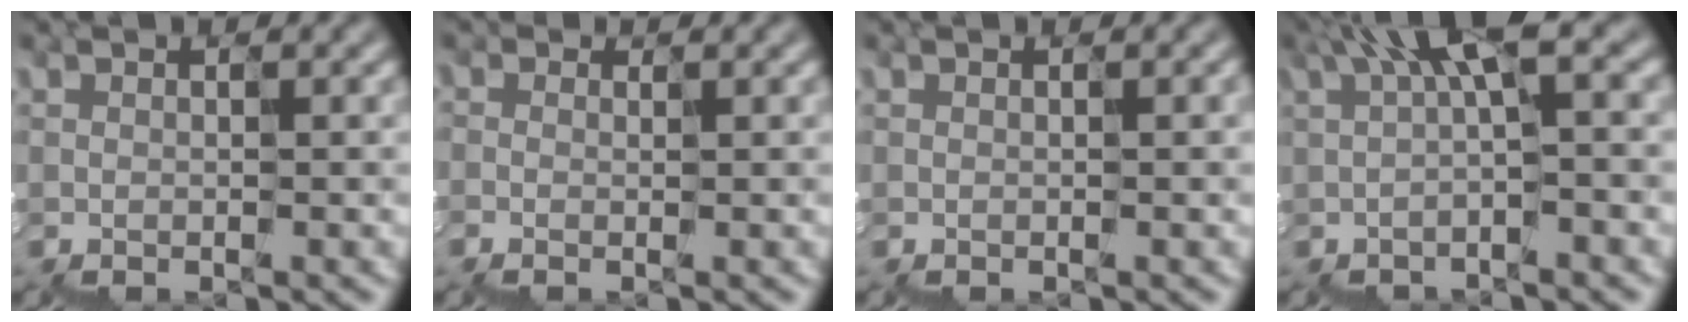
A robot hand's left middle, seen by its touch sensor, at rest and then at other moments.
{"total": 1.1, "force": [-0.5, -0.4, -0.9], "torque": [0.004, -0.011, -0.010]}
{"total": 0.6, "force": [0.1, 0.2, 0.6], "torque": [-0.007, 0.002, 0.001]}
{"total": 3.4, "force": [1.1, 0.4, 3.2], "torque": [-0.073, 0.010, 0.013]}